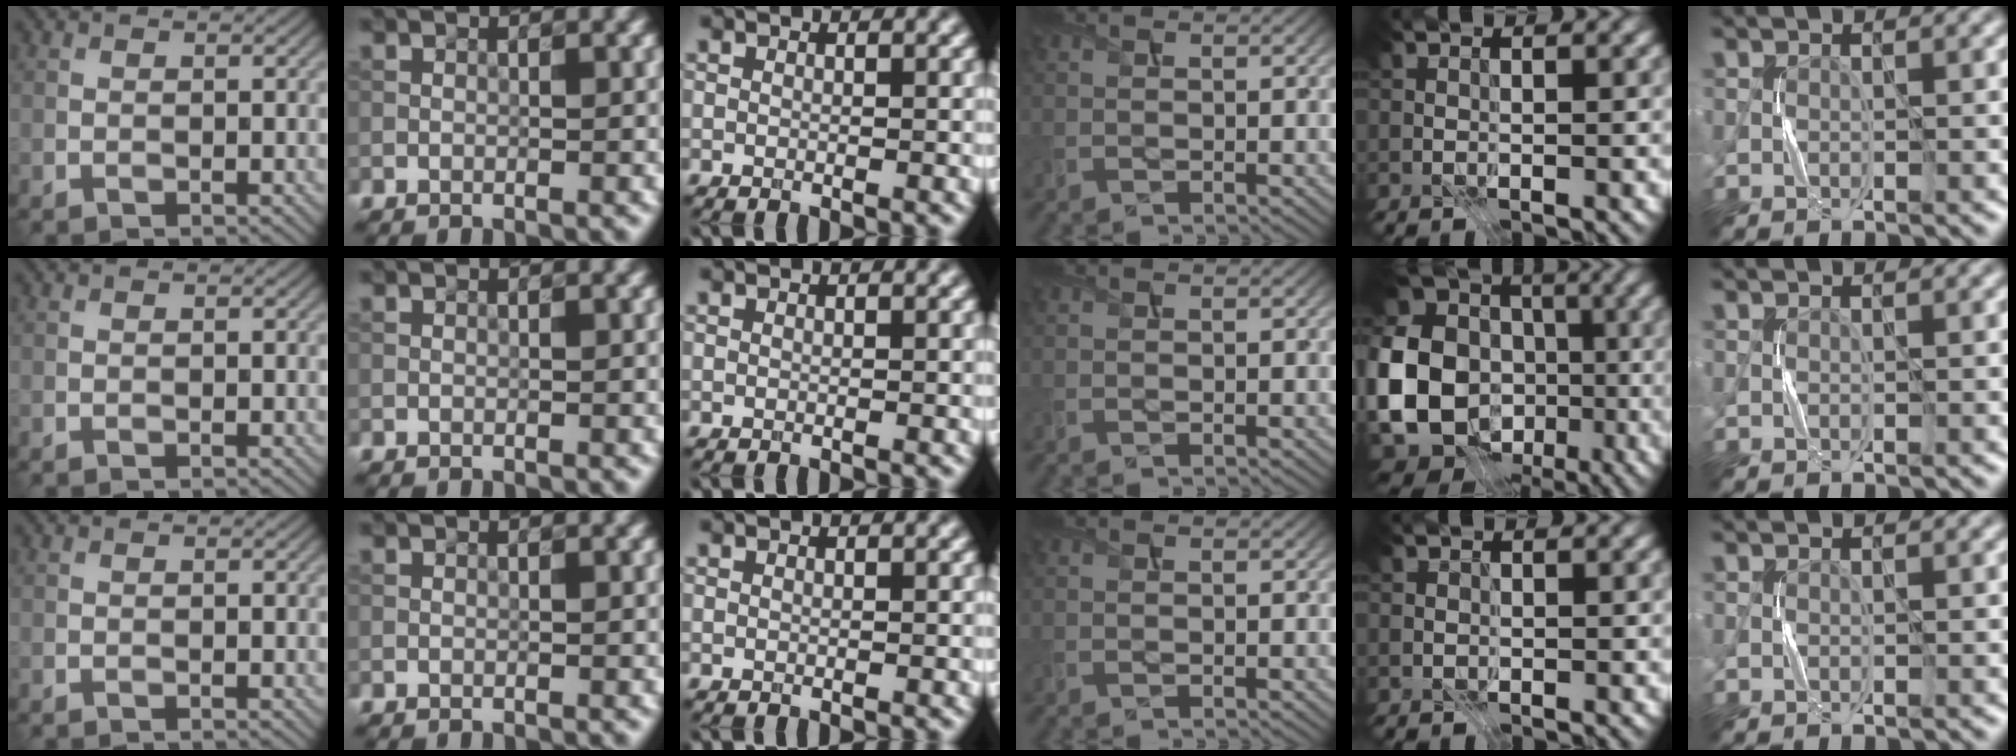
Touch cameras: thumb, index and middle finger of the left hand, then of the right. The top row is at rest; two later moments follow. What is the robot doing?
{"motion": "press", "object": "sticker"}